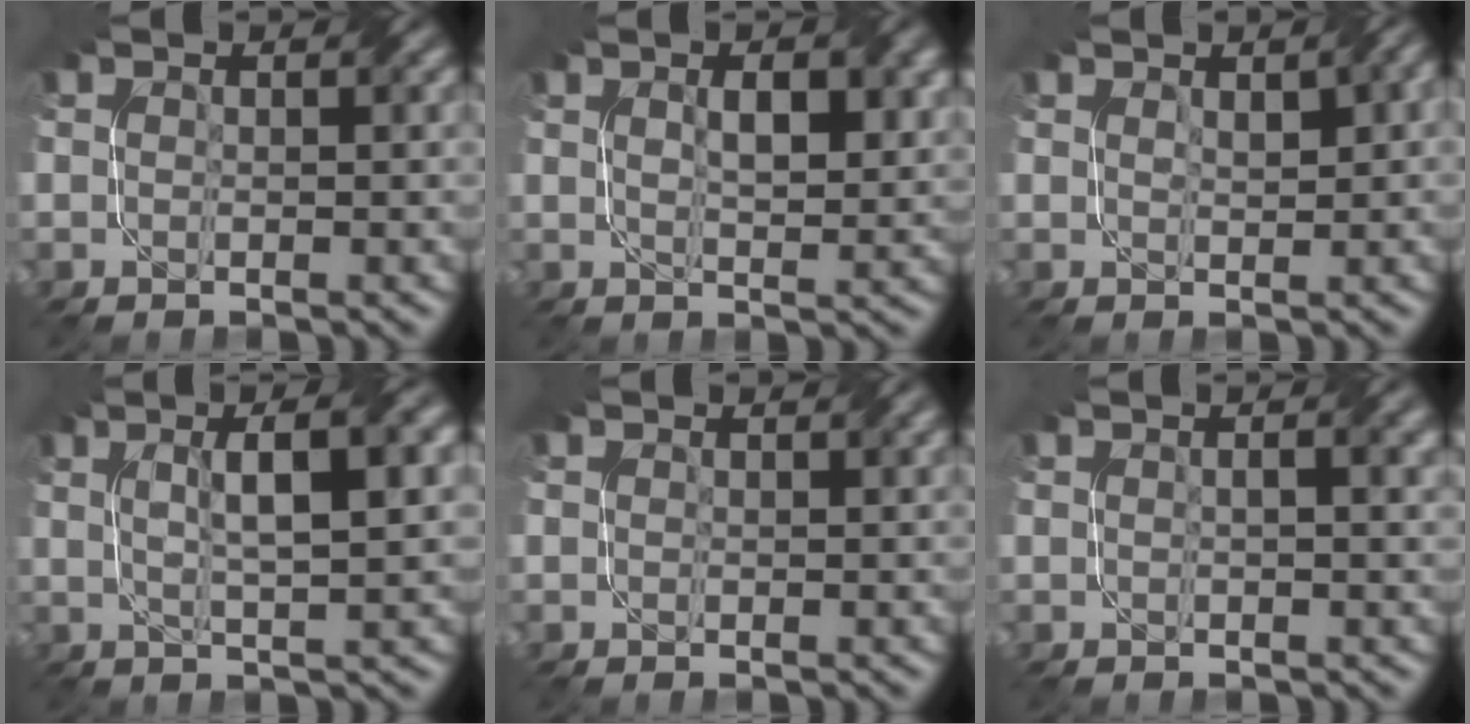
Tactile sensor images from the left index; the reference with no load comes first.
{"total": 4.4, "force": [1.4, 1.5, 3.9], "torque": [-0.067, 0.002, 0.024]}
{"total": 2.7, "force": [1.2, 0.8, 2.3], "torque": [-0.036, 0.000, 0.024]}
{"total": 7.3, "force": [2.0, 1.8, 6.8], "torque": [-0.086, 0.015, 0.027]}
{"total": 0.9, "force": [0.8, 0.2, 0.4], "torque": [-0.008, -0.001, 0.013]}
{"total": 2.3, "force": [0.7, 0.7, 2.1], "torque": [-0.020, 0.000, 0.001]}